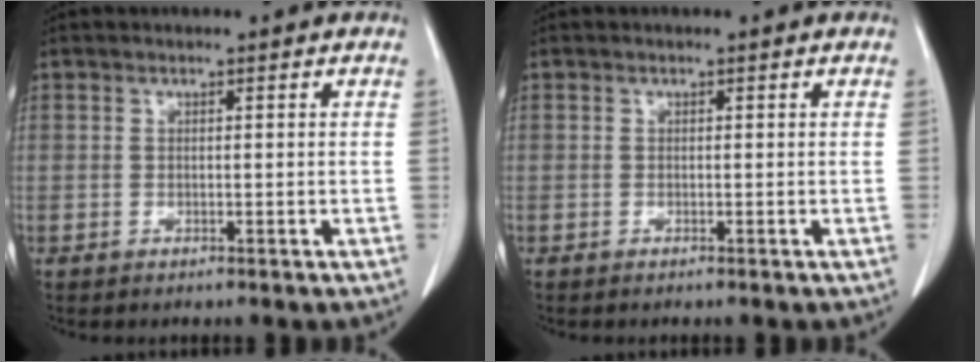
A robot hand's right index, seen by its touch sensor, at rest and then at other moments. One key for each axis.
{"total": 0.0}